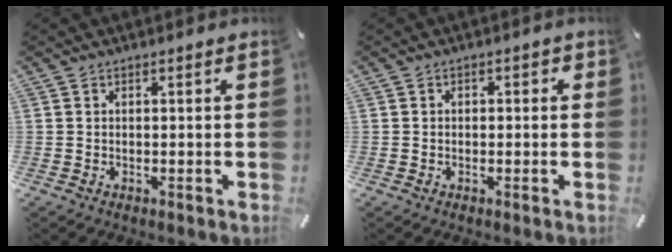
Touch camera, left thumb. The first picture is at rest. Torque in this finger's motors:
{"motor_torque": [-0.10, -0.05, 0.05, 0.11, -0.03]}